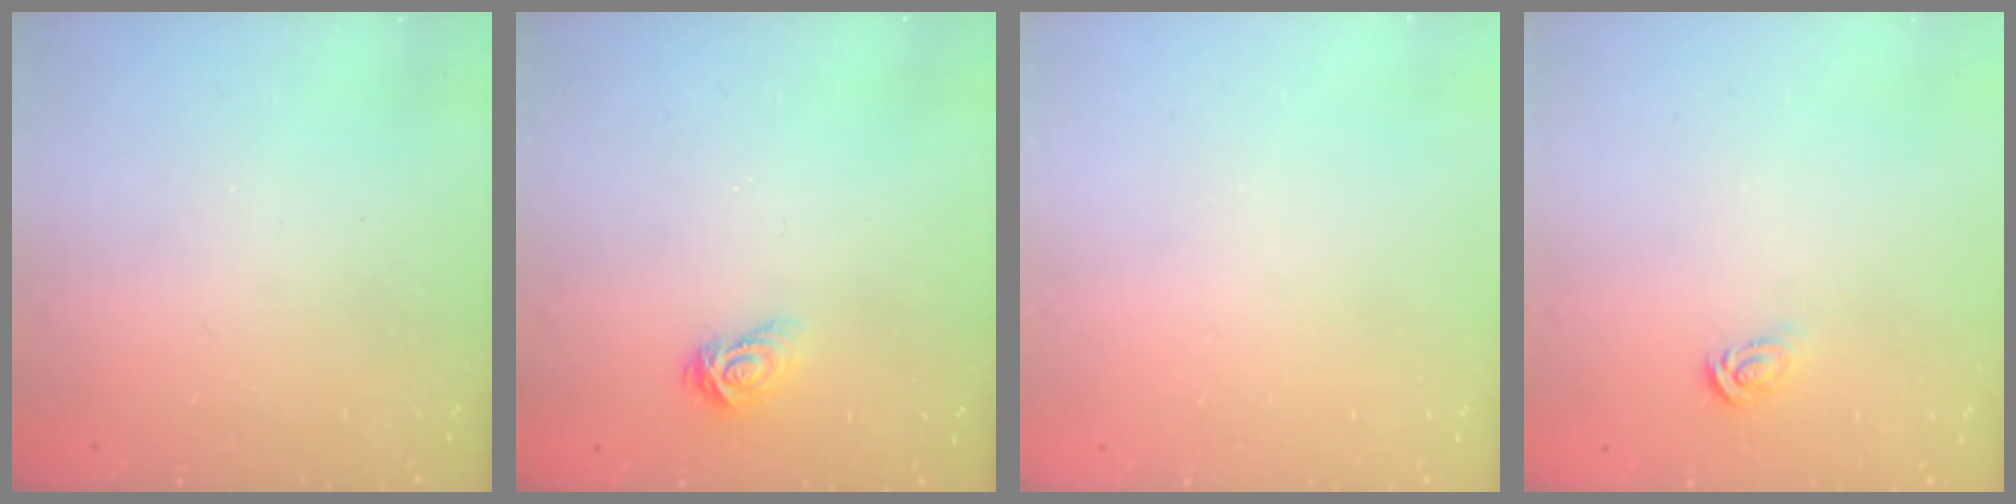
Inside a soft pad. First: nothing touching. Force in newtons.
{"total": 3.8, "press": 3.8, "slide": 0.4}
{"total": 0.0}
{"total": 2.8, "press": 2.8, "slide": 0.2}